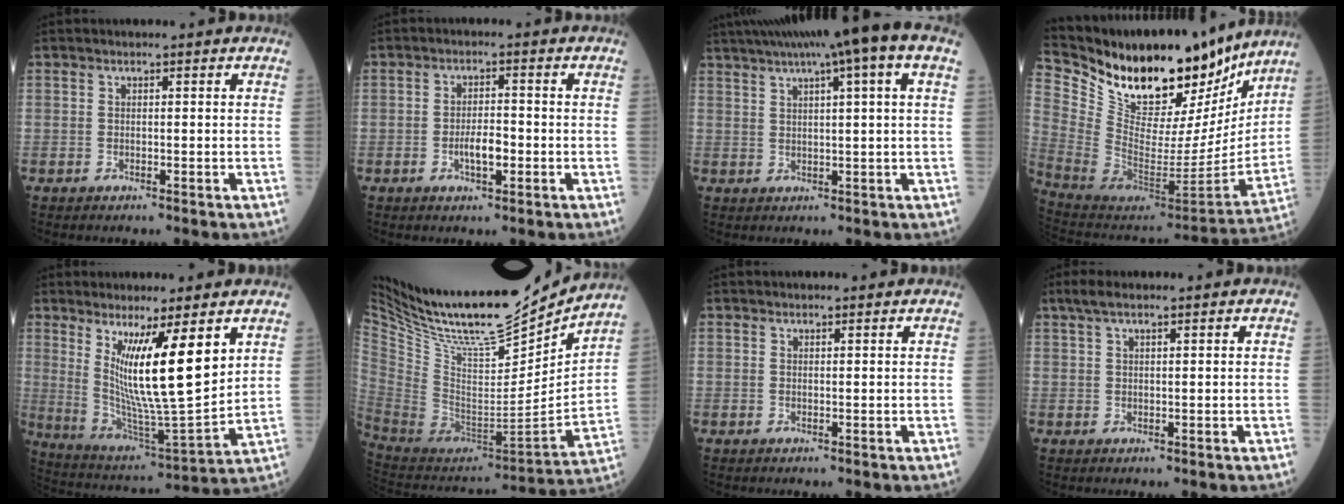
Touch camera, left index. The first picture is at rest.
{"total": 3.6, "force": [-1.5, 1.1, 3.0], "torque": [-0.057, -0.003, -0.027]}
{"total": 14.8, "force": [9.5, 0.3, 11.4], "torque": [-0.194, 0.049, 0.125]}
{"total": 26.3, "force": [21.2, 8.0, 13.5], "torque": [-0.232, -0.024, 0.347]}
{"total": 13.6, "force": [5.2, 0.7, 12.6], "torque": [-0.231, -0.030, 0.101]}
{"total": 25.1, "force": [21.8, 4.2, 11.6], "torque": [-0.214, -0.038, 0.366]}
{"total": 1.5, "force": [1.4, 0.2, 0.5], "torque": [-0.006, 0.013, 0.015]}
{"total": 2.5, "force": [1.7, 0.4, 1.8], "torque": [-0.043, 0.013, 0.035]}